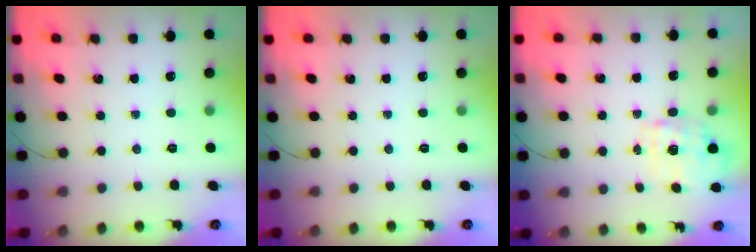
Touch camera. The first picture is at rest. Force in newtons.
{"total": 0.0}
{"total": 1.7, "press": 1.6, "slide": 0.5}